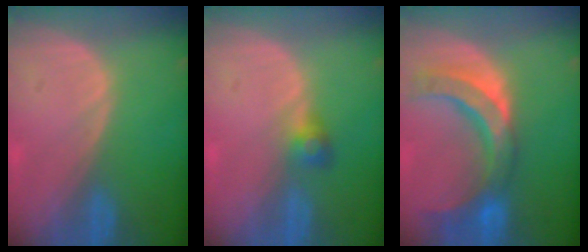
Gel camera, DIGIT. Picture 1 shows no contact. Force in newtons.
{"total": 2.6, "press": 2.5, "slide": 0.7}
{"total": 10.6, "press": 9.3, "slide": 5.1}